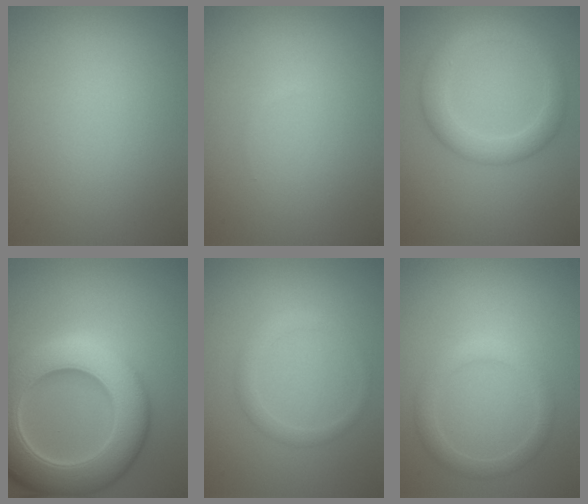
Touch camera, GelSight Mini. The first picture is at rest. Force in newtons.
{"total": 0.0}
{"total": 3.5, "press": 3.5, "slide": 0.0}
{"total": 11.7, "press": 11.7, "slide": 0.2}
{"total": 1.6, "press": 1.6, "slide": 0.1}
{"total": 2.2, "press": 2.2, "slide": 0.1}